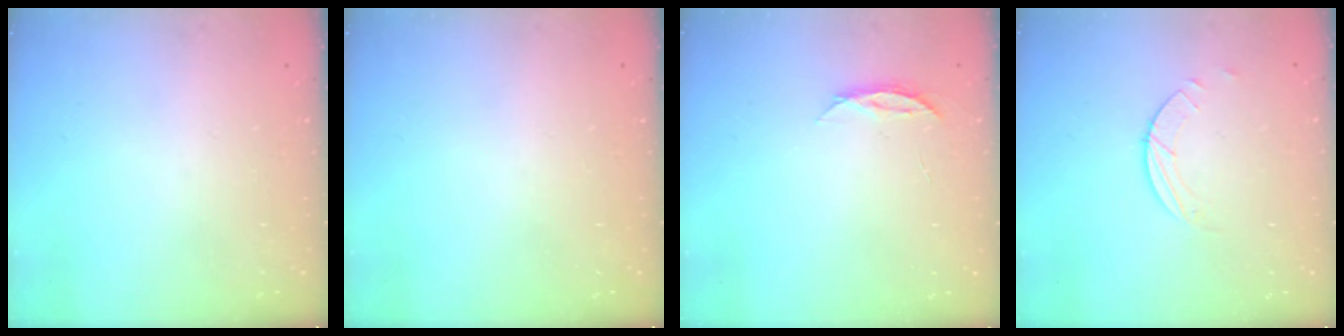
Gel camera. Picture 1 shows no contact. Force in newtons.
{"total": 0.0}
{"total": 4.0, "press": 3.9, "slide": 0.4}
{"total": 1.7, "press": 1.7, "slide": 0.2}